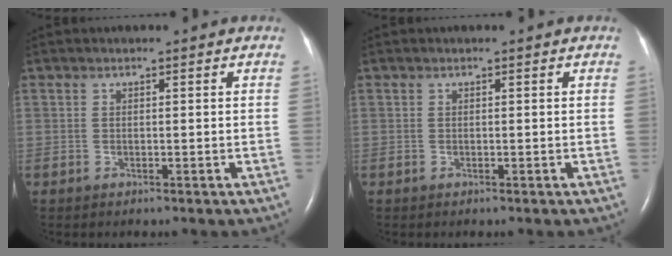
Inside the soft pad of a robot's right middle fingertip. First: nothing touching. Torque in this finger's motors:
{"motor_torque": [0.31, -0.31, -0.55, -0.21]}